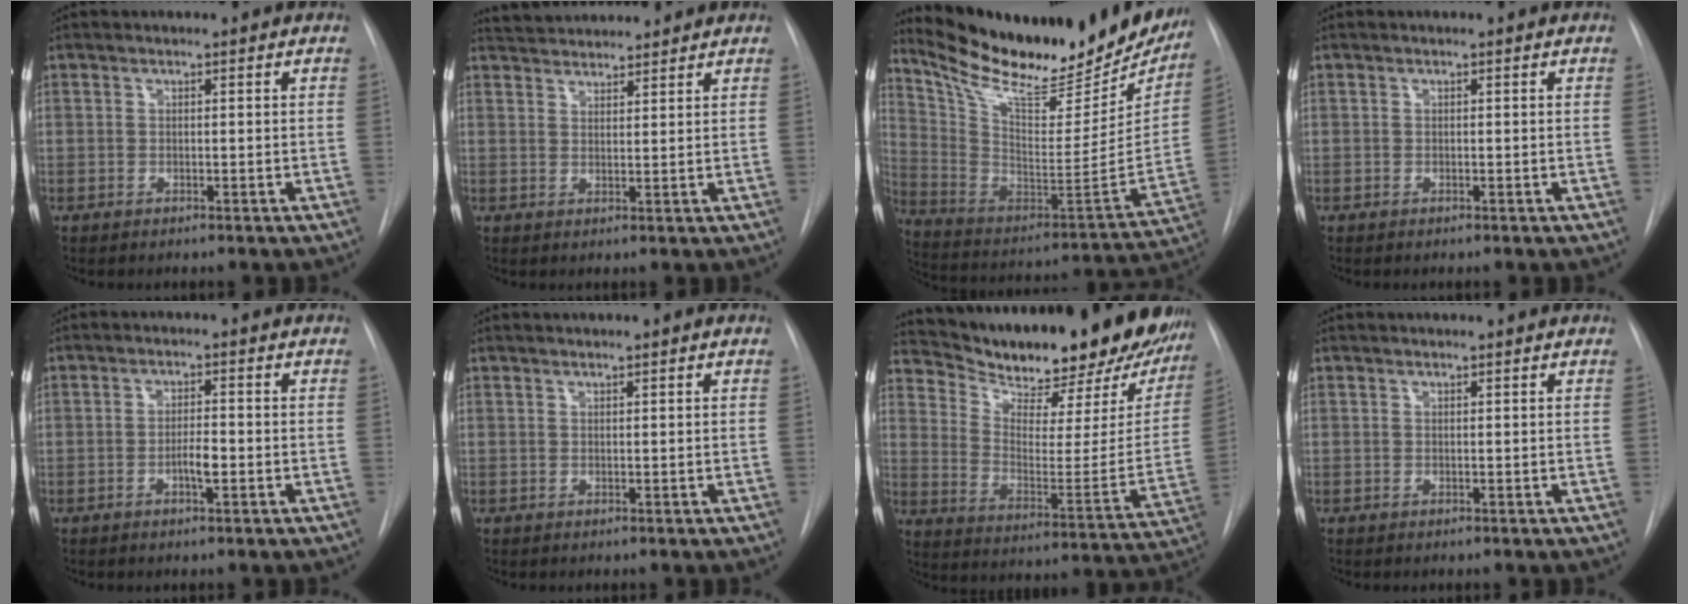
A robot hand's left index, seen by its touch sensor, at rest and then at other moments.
{"total": 6.8, "force": [6.6, 1.0, 1.3], "torque": [-0.028, 0.033, 0.104]}
{"total": 29.1, "force": [24.1, 8.3, 14.1], "torque": [-0.237, -0.039, 0.354]}
{"total": 0.0}
{"total": 2.7, "force": [-0.9, 0.5, 2.5], "torque": [-0.043, 0.002, -0.016]}
{"total": 0.7, "force": [0.5, 0.0, 0.5], "torque": [-0.008, 0.007, 0.010]}
{"total": 28.2, "force": [24.9, 6.8, 11.2], "torque": [-0.182, -0.070, 0.331]}
{"total": 0.6, "force": [0.6, 0.0, 0.1], "torque": [-0.002, 0.007, 0.010]}